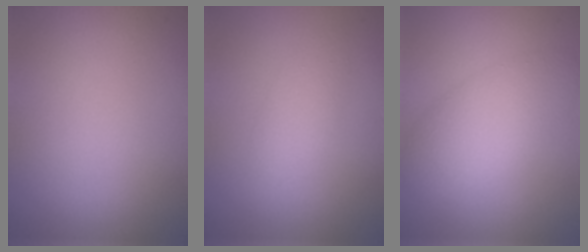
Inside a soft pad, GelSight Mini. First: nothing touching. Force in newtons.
{"total": 1.8, "press": 1.8, "slide": 0.0}
{"total": 4.1, "press": 4.1, "slide": 0.1}